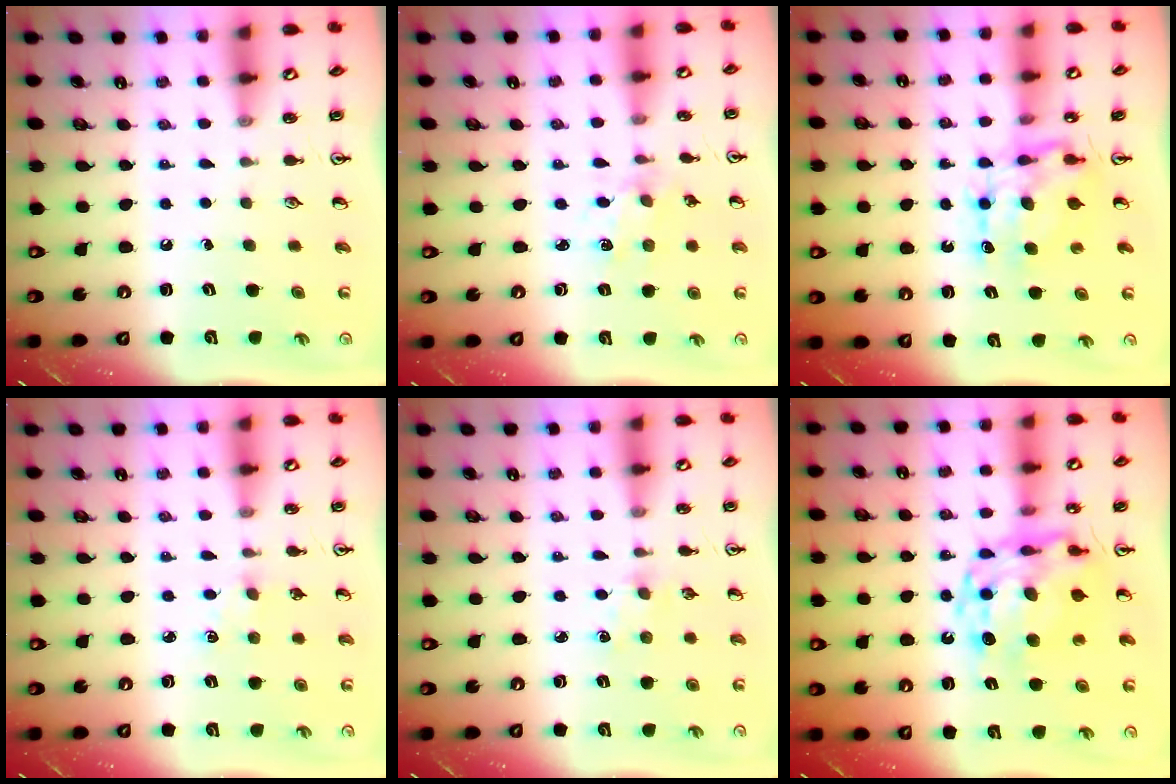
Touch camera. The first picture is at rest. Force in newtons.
{"total": 1.7, "press": 1.7, "slide": 0.3}
{"total": 7.2, "press": 7.2, "slide": 0.5}
{"total": 2.2, "press": 2.2, "slide": 0.4}
{"total": 3.0, "press": 3.0, "slide": 0.5}
{"total": 14.2, "press": 14.2, "slide": 1.3}